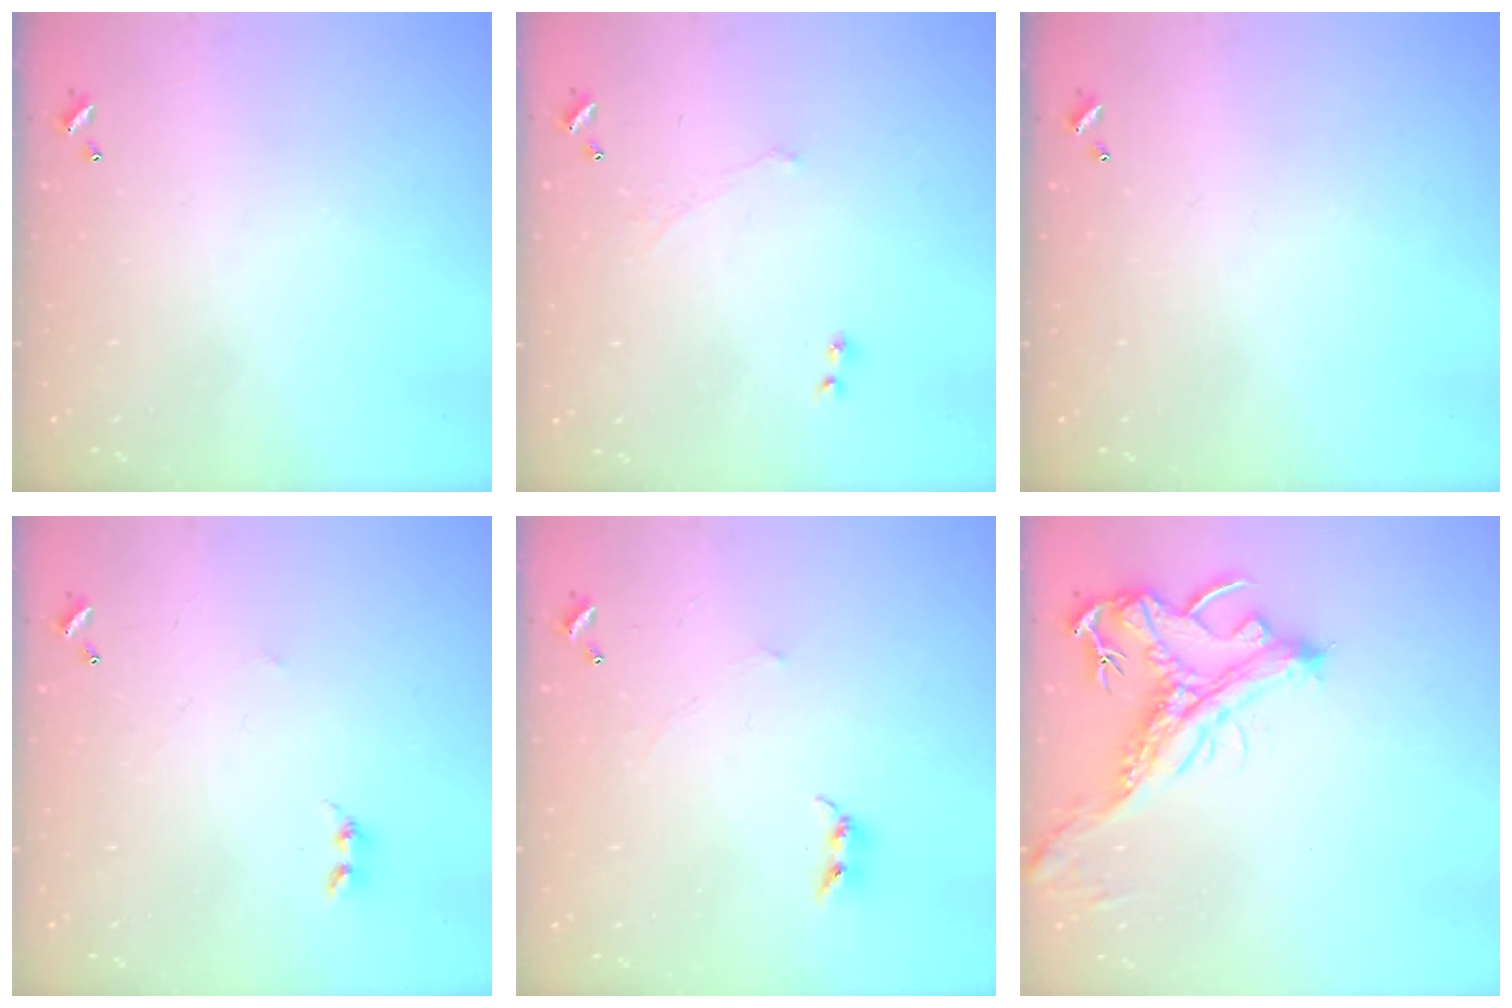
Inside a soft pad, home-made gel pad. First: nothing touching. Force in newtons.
{"total": 1.1, "press": 0.7, "slide": 0.9}
{"total": 0.0}
{"total": 2.8, "press": 2.7, "slide": 0.4}
{"total": 2.4, "press": 2.3, "slide": 0.4}
{"total": 2.0, "press": 1.5, "slide": 1.3}